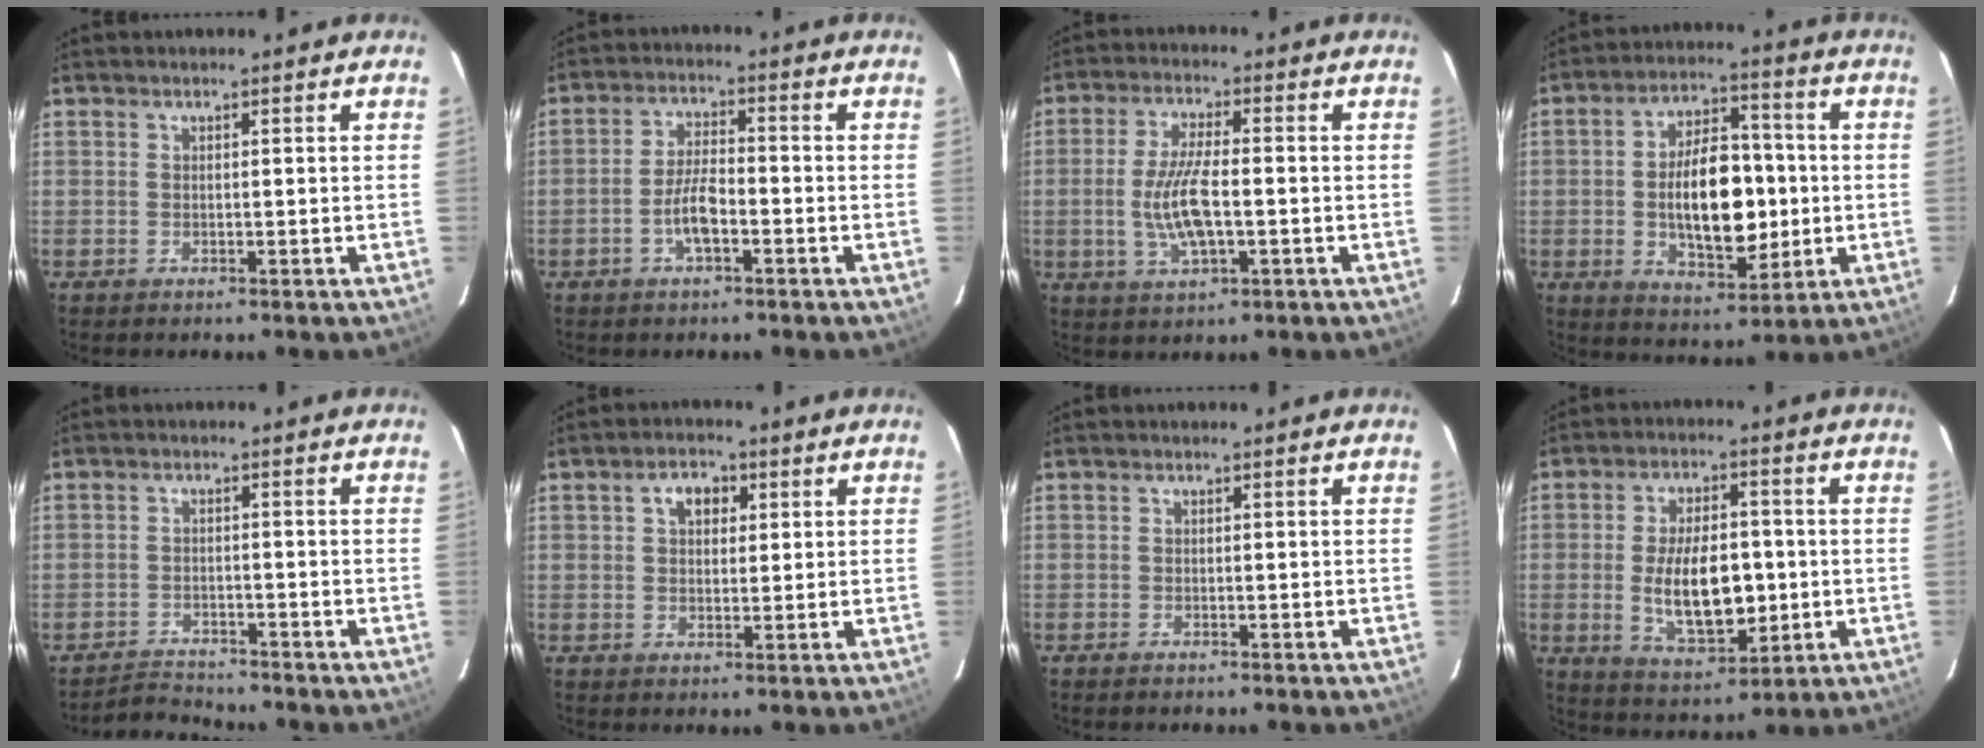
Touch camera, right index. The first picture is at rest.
{"total": 5.5, "force": [-2.4, 1.7, 4.6], "torque": [-0.096, 0.006, -0.044]}
{"total": 9.2, "force": [-1.5, 2.8, 8.6], "torque": [-0.172, -0.005, -0.027]}
{"total": 14.9, "force": [-1.2, 7.5, 12.8], "torque": [-0.222, 0.012, -0.008]}
{"total": 3.7, "force": [-3.6, 0.7, -0.6], "torque": [-0.001, 0.010, -0.068]}
{"total": 4.3, "force": [1.5, 3.0, 2.7], "torque": [-0.041, 0.015, 0.026]}
{"total": 0.7, "force": [-0.6, 0.1, 0.2], "torque": [-0.005, -0.002, -0.012]}
{"total": 13.0, "force": [-1.4, 6.2, 11.3], "torque": [-0.210, -0.007, -0.011]}